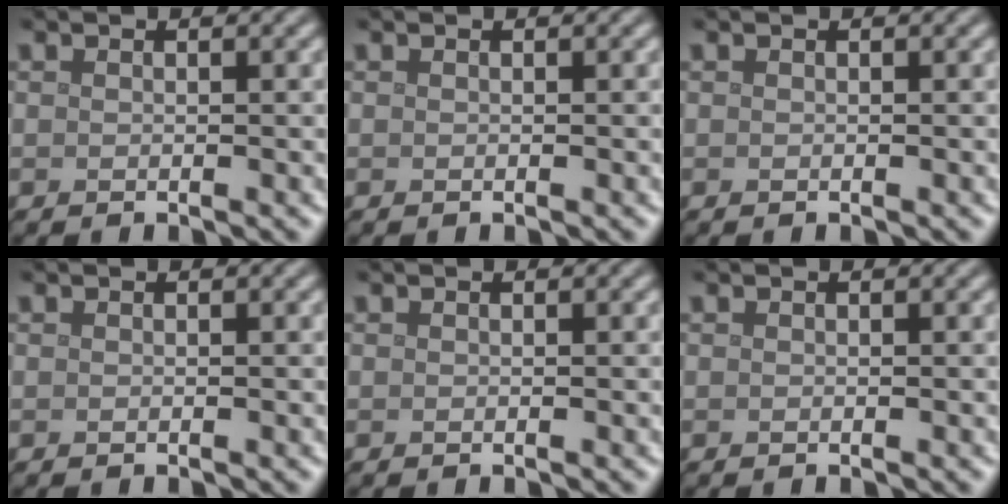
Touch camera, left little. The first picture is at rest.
{"total": 0.0}
{"total": 0.0}
{"total": 0.0}
{"total": 0.0}
{"total": 0.0}